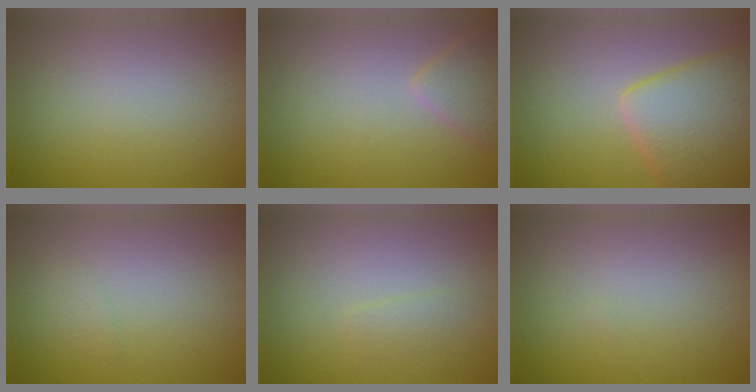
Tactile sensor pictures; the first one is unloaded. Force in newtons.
{"total": 2.1, "press": 2.1, "slide": 0.1}
{"total": 6.5, "press": 6.5, "slide": 0.6}
{"total": 0.6, "press": 0.6, "slide": 0.0}
{"total": 0.8, "press": 0.8, "slide": 0.1}
{"total": 0.0}